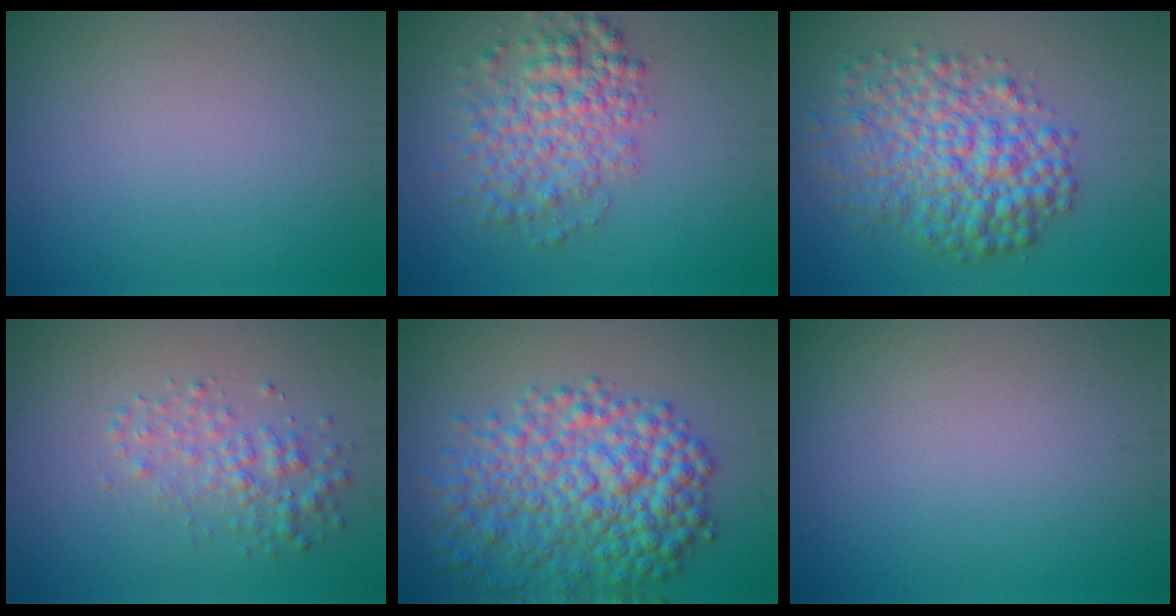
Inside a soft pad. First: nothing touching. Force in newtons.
{"total": 4.9, "press": 4.9, "slide": 0.2}
{"total": 7.3, "press": 7.3, "slide": 0.1}
{"total": 2.6, "press": 2.6, "slide": 0.0}
{"total": 8.5, "press": 8.5, "slide": 0.2}
{"total": 0.0}